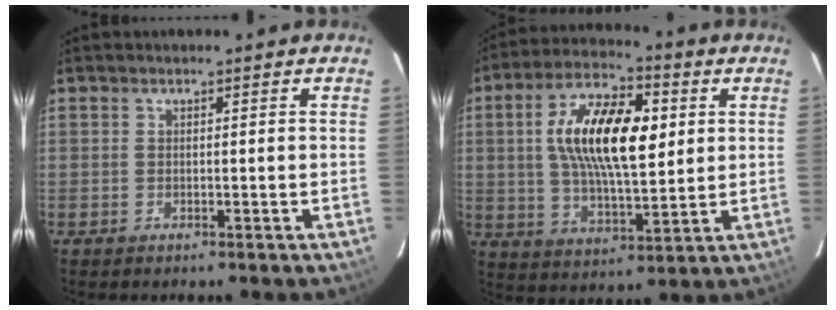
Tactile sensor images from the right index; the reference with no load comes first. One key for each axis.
{"total": 16.7, "fx": 3.4, "fy": 7.0, "fz": 14.8, "tx": -0.269, "ty": 0.021, "tz": 0.059}